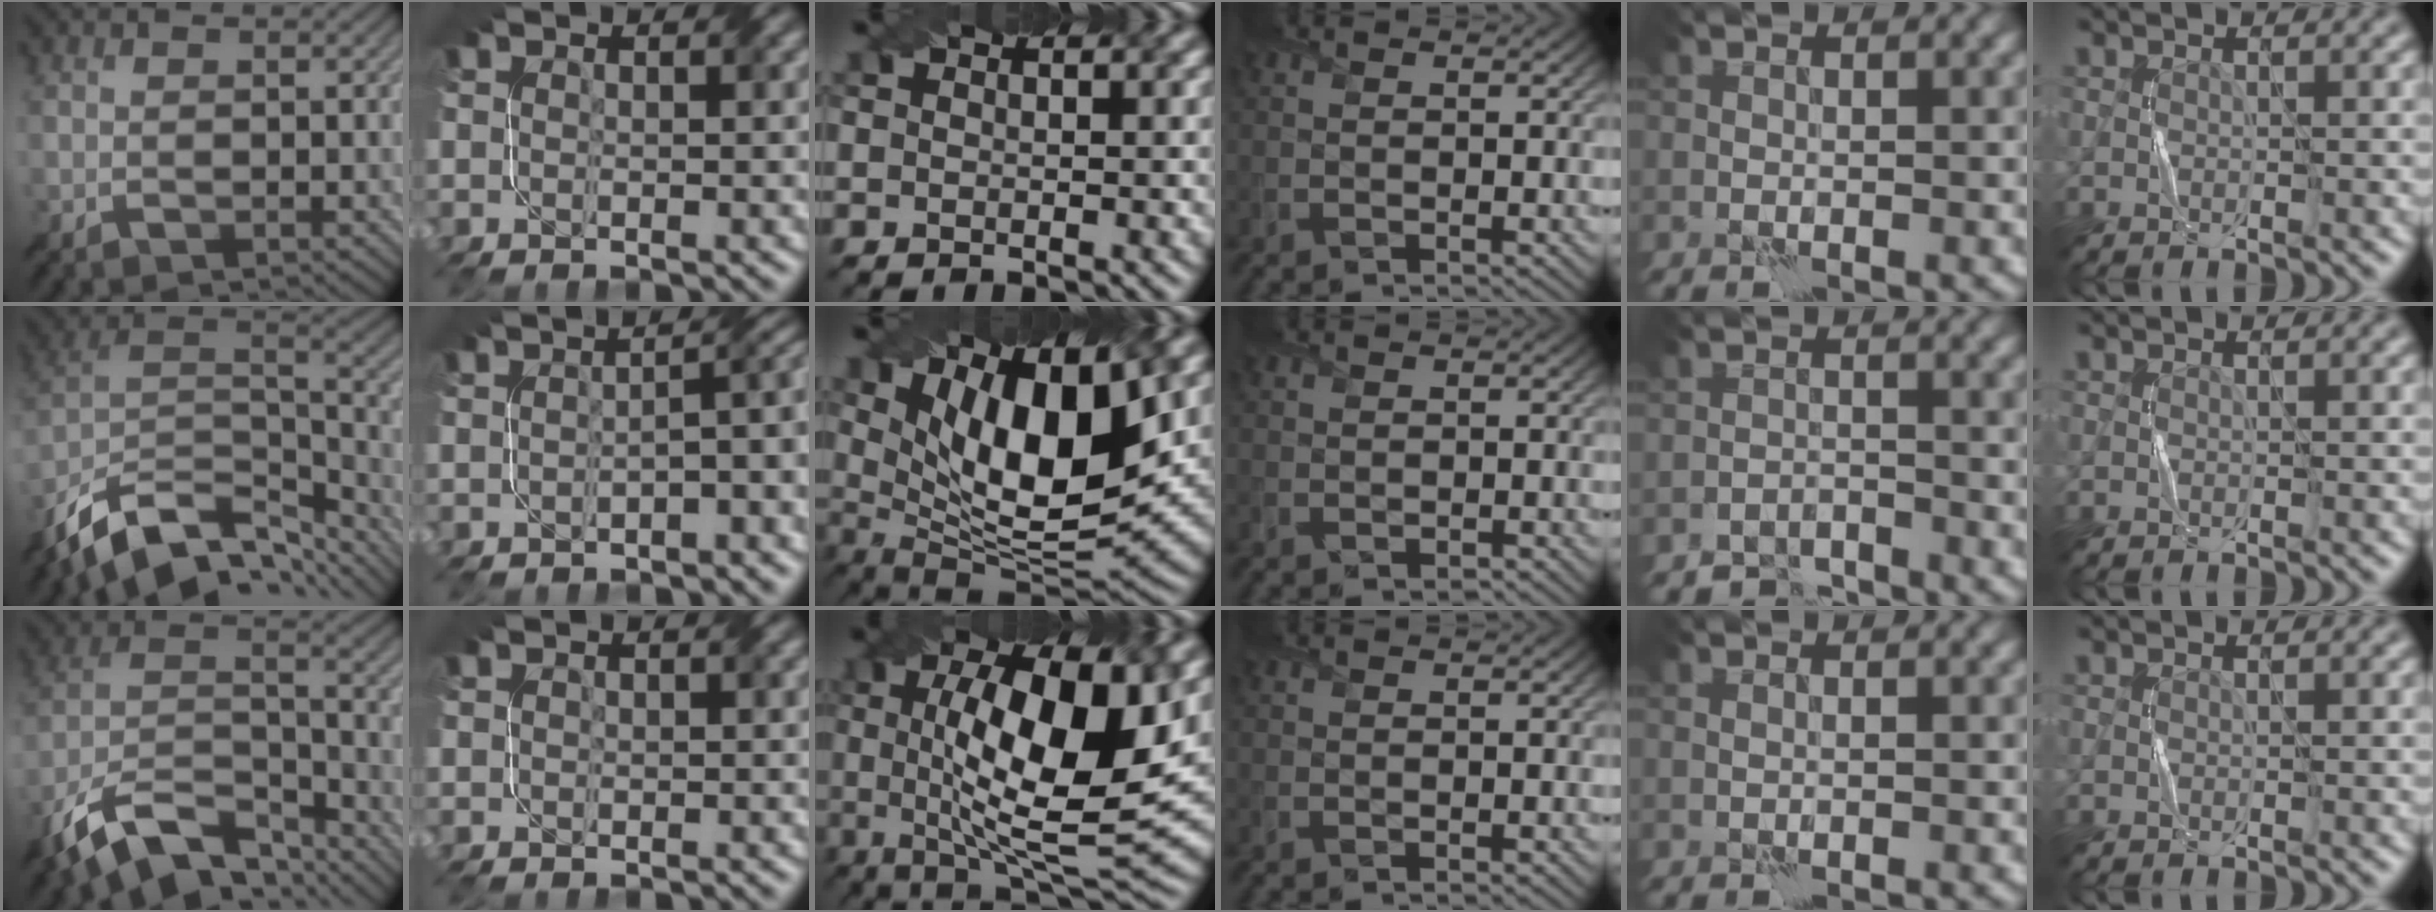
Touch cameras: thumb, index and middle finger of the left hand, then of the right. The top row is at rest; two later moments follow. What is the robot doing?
{"motion": "twist", "object": "screw"}